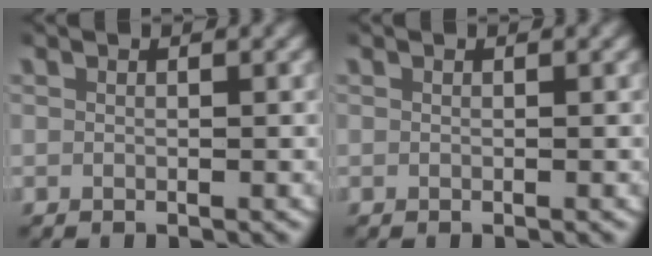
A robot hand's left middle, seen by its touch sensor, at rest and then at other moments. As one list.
[{"total": 0.0}]